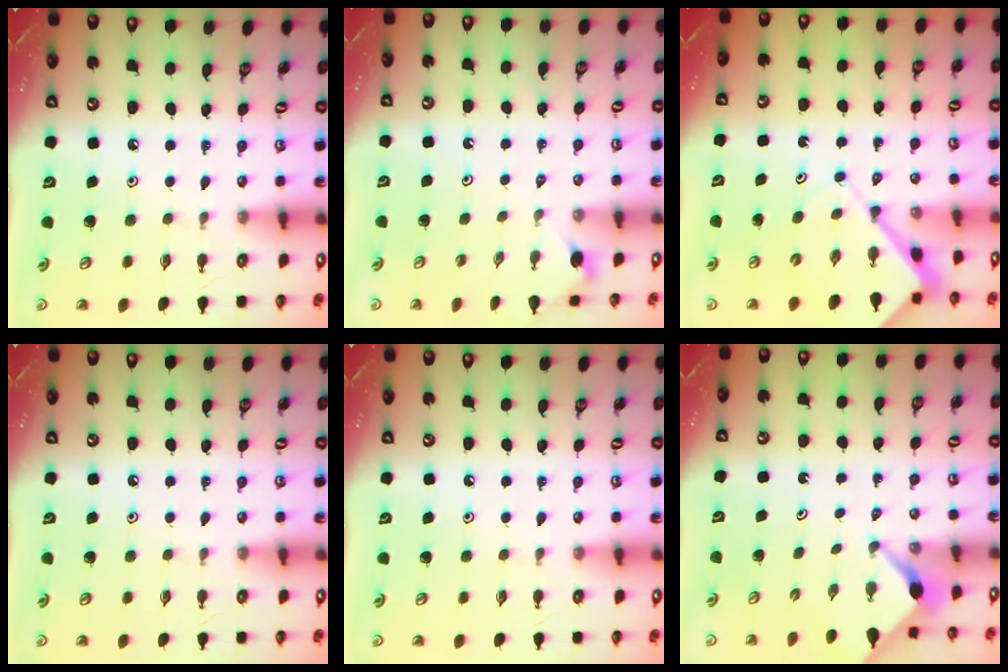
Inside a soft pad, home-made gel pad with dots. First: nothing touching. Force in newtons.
{"total": 1.1, "press": 1.1, "slide": 0.3}
{"total": 6.7, "press": 6.7, "slide": 0.8}
{"total": 0.0}
{"total": 0.0}
{"total": 2.5, "press": 2.5, "slide": 0.3}